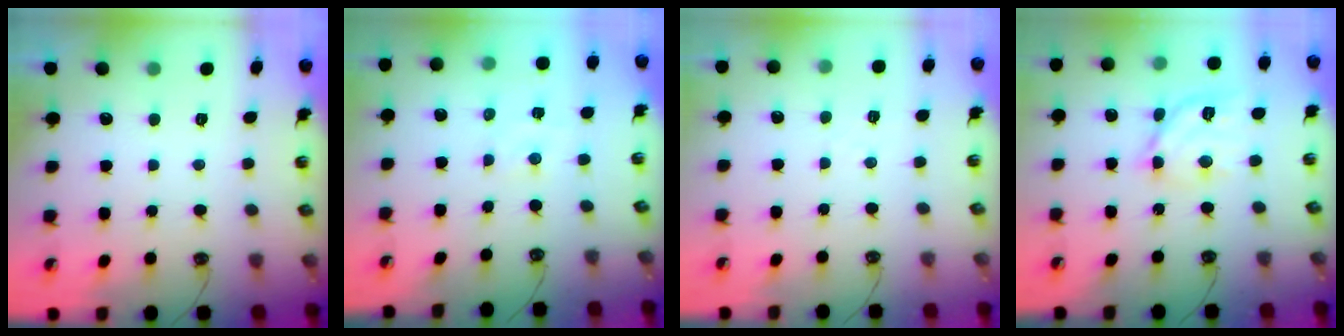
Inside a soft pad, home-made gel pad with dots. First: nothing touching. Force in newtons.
{"total": 2.4, "press": 2.4, "slide": 0.5}
{"total": 3.3, "press": 3.3, "slide": 0.4}
{"total": 13.0, "press": 13.0, "slide": 1.1}